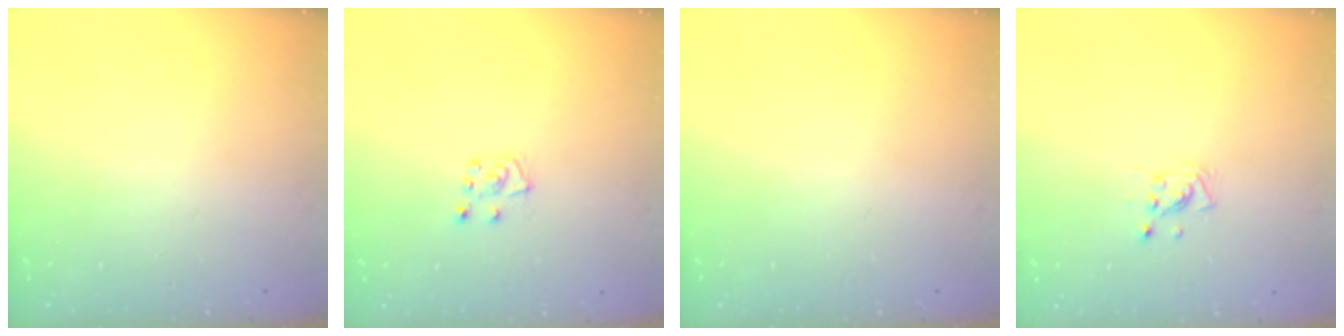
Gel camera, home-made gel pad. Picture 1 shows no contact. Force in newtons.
{"total": 6.4, "press": 6.3, "slide": 0.5}
{"total": 0.0}
{"total": 4.6, "press": 4.4, "slide": 1.4}